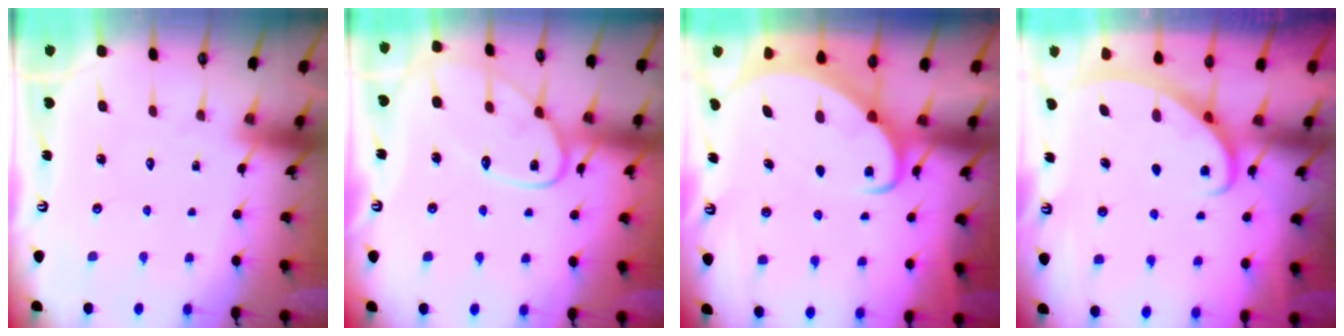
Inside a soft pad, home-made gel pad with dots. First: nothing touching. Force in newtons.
{"total": 12.9, "press": 12.9, "slide": 1.0}
{"total": 2.5, "press": 2.4, "slide": 0.3}
{"total": 2.8, "press": 2.8, "slide": 0.4}